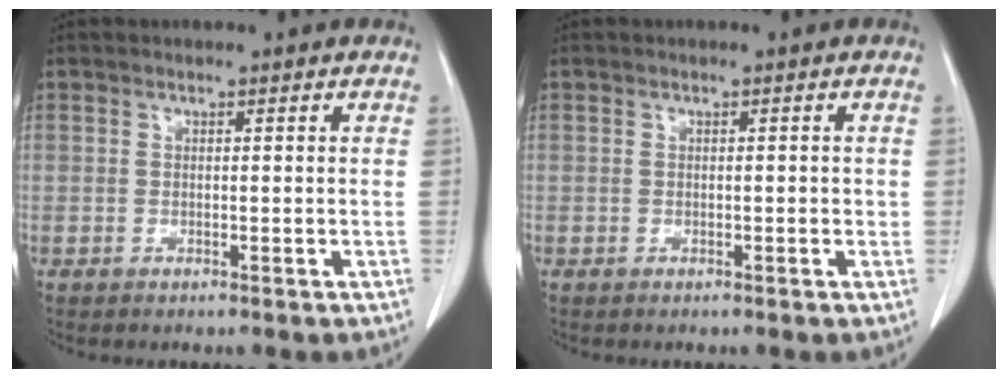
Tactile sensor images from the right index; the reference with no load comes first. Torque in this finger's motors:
{"motor_torque": [-0.08, -0.05, -0.02, -0.01]}